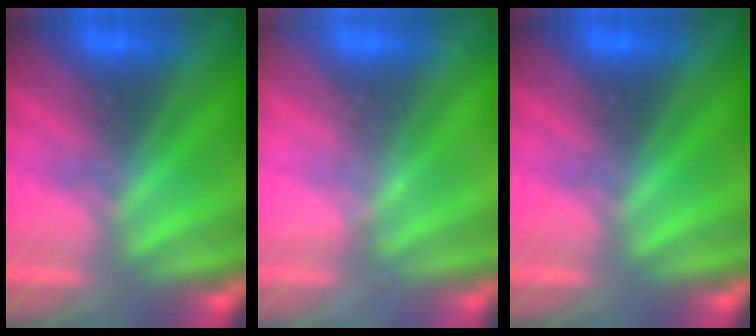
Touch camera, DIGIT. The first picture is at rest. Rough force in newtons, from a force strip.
{"total": 2.1}
{"total": 0.0}